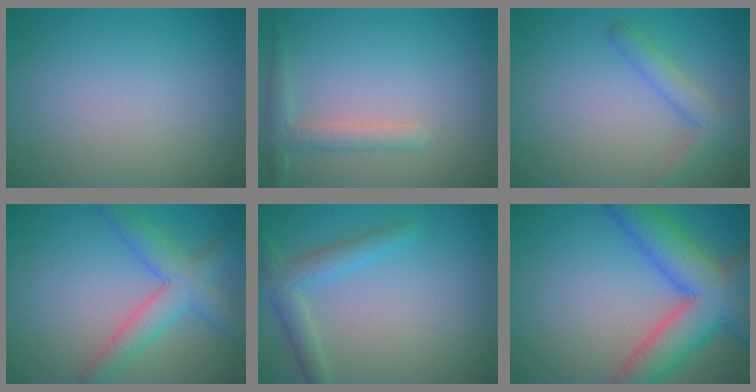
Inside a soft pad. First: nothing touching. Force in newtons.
{"total": 2.3, "press": 2.3, "slide": 0.2}
{"total": 2.3, "press": 2.3, "slide": 0.2}
{"total": 4.9, "press": 4.9, "slide": 0.3}
{"total": 2.9, "press": 2.9, "slide": 0.2}
{"total": 9.6, "press": 9.6, "slide": 0.4}